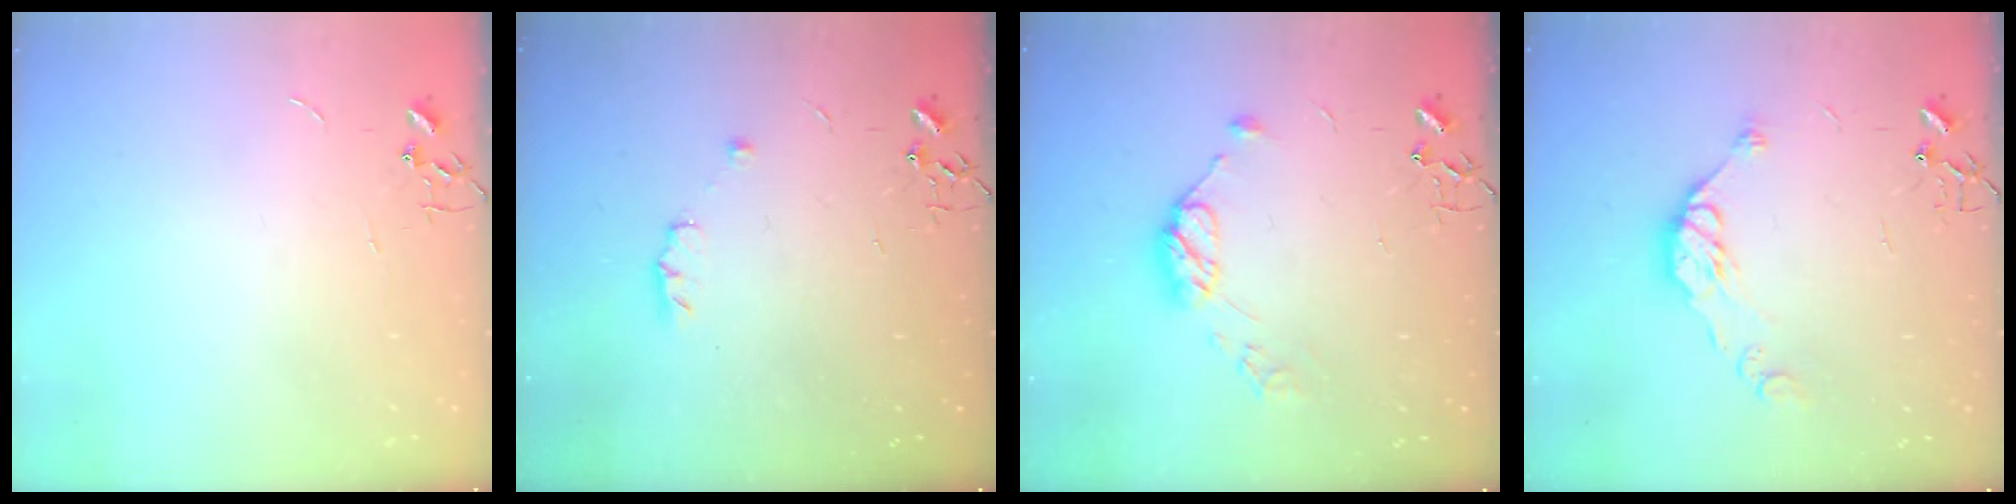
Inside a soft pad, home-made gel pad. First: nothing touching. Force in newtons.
{"total": 4.9, "press": 4.8, "slide": 0.8}
{"total": 9.5, "press": 9.5, "slide": 0.5}
{"total": 10.5, "press": 10.5, "slide": 0.3}